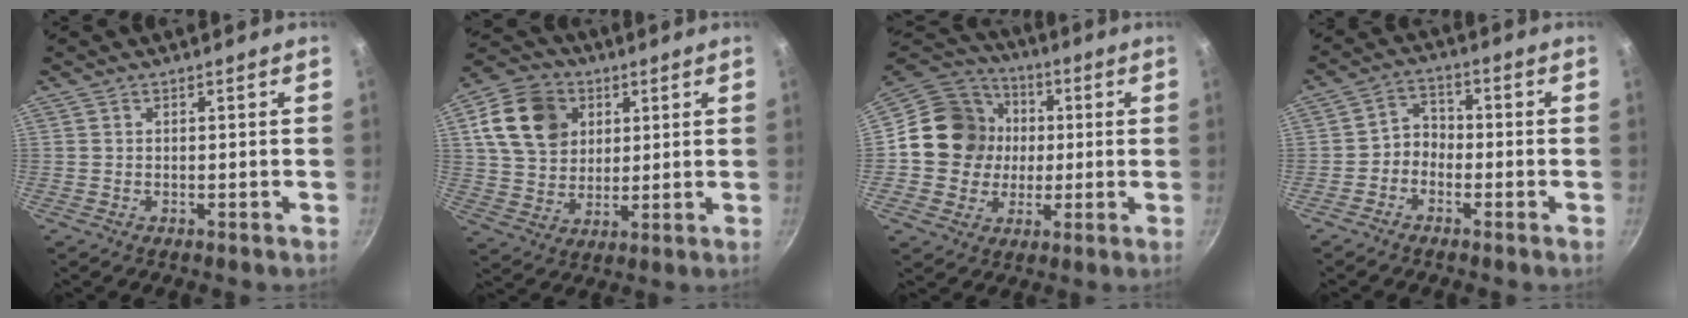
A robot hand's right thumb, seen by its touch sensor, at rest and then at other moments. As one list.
[{"total": 14.8, "force": [4.9, 11.5, 7.9], "torque": [-0.123, -0.001, 0.085]}, {"total": 16.0, "force": [0.7, 14.6, 6.3], "torque": [-0.084, 0.025, 0.003]}, {"total": 3.9, "force": [-1.7, 3.0, 1.8], "torque": [-0.012, 0.028, -0.043]}]